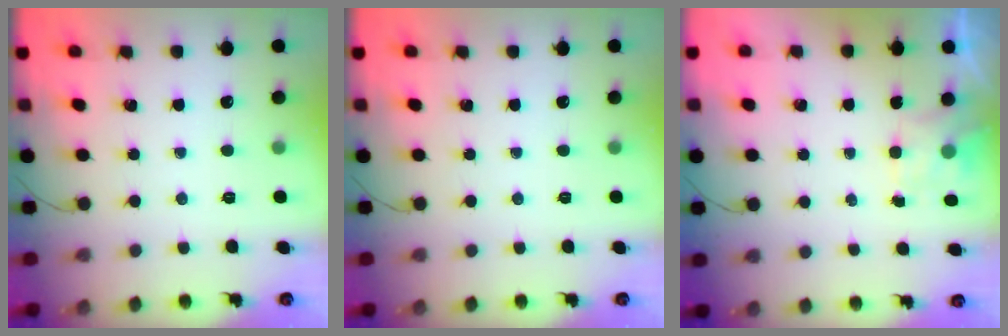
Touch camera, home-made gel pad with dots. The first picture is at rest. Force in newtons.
{"total": 0.0}
{"total": 2.0, "press": 1.6, "slide": 1.2}